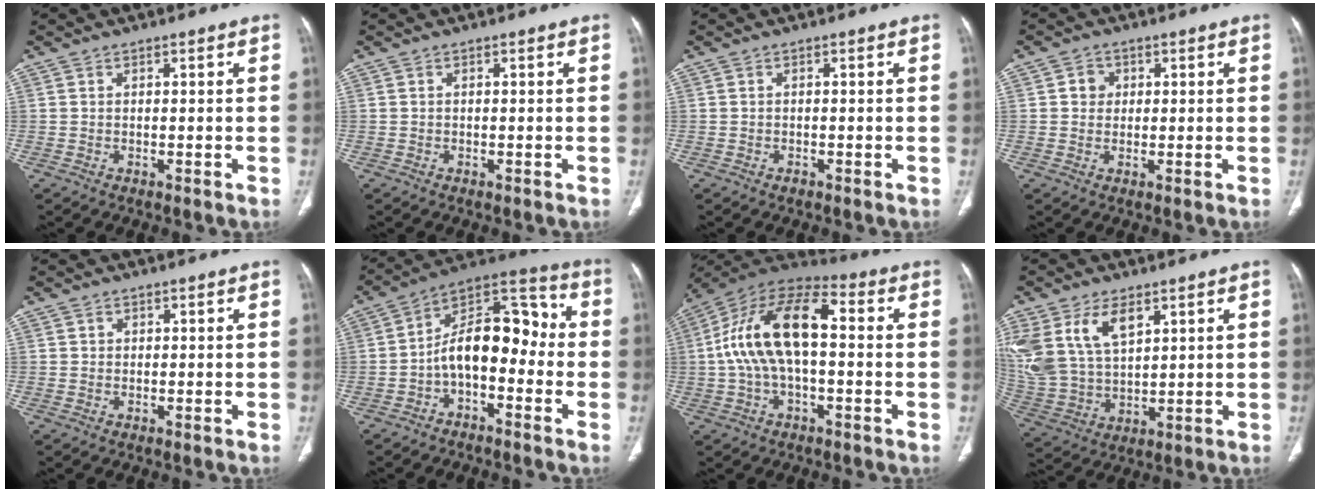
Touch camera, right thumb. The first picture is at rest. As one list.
[{"total": 0.0}, {"total": 0.7, "force": [-0.5, 0.4, 0.3], "torque": [-0.005, 0.001, -0.008]}, {"total": 2.5, "force": [0.5, 2.3, 0.8], "torque": [0.001, 0.002, 0.005]}, {"total": 0.9, "force": [0.3, 0.8, 0.2], "torque": [0.003, 0.001, 0.003]}, {"total": 14.0, "force": [-2.5, 8.0, 11.2], "torque": [-0.152, 0.067, -0.053]}, {"total": 17.2, "force": [0.7, 8.5, 15.0], "torque": [-0.283, 0.046, 0.004]}, {"total": 15.7, "force": [7.1, 9.2, 10.6], "torque": [-0.222, -0.016, 0.153]}]